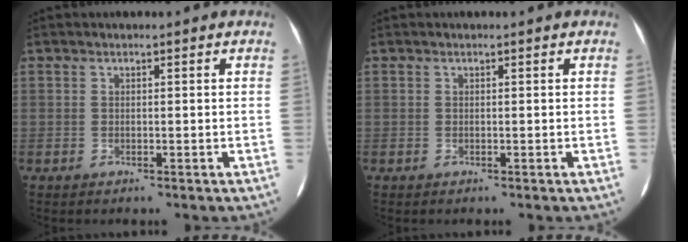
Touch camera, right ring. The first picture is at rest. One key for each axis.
{"total": 0.0}